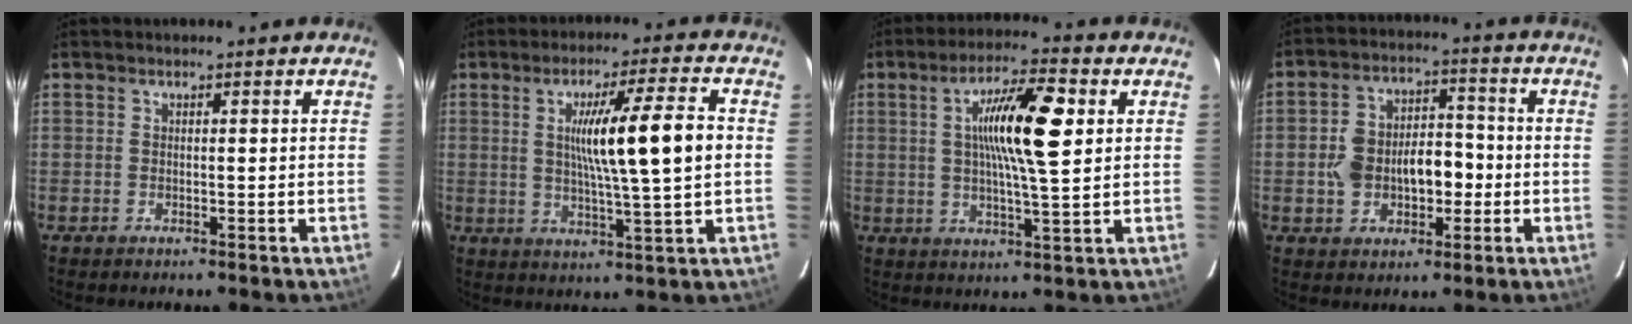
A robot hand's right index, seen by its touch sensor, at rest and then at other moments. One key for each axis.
{"total": 12.3, "fx": 1.3, "fy": -0.4, "fz": 12.3, "tx": -0.201, "ty": 0.004, "tz": 0.025}
{"total": 12.1, "fx": 2.6, "fy": 1.2, "fz": 11.8, "tx": -0.206, "ty": 0.011, "tz": 0.042}
{"total": 10.5, "fx": -1.5, "fy": 6.1, "fz": 8.4, "tx": -0.146, "ty": 0.028, "tz": -0.019}